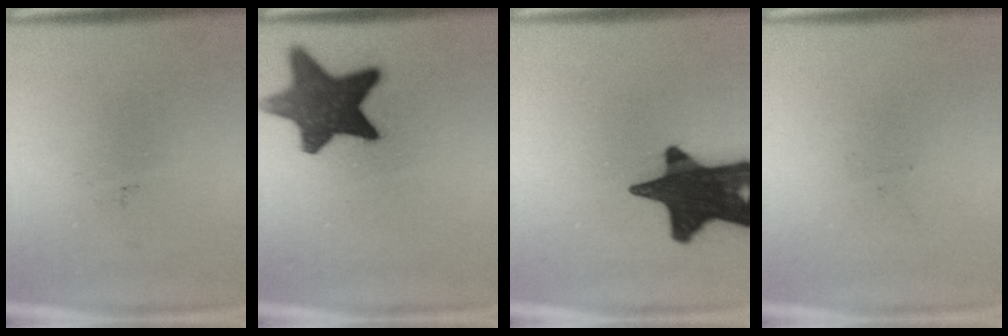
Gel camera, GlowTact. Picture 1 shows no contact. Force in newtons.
{"total": 13.4}
{"total": 19.9}
{"total": 0.0}